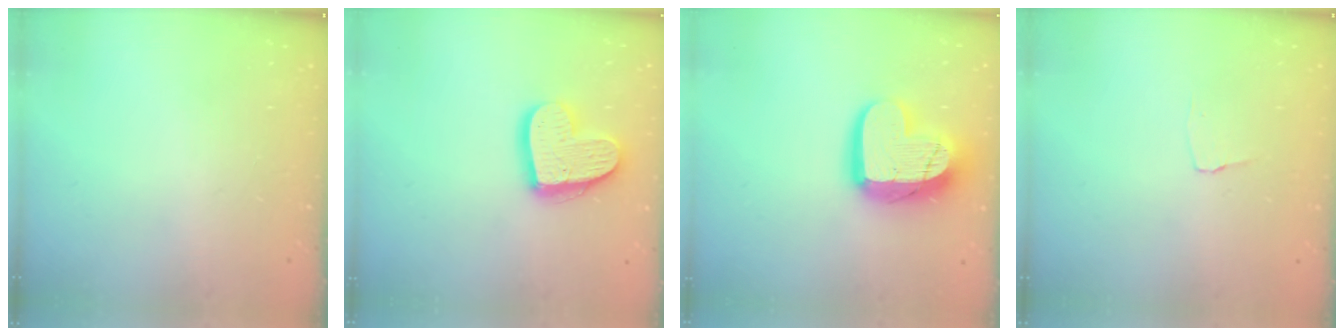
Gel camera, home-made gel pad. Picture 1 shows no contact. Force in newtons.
{"total": 16.6, "press": 16.6, "slide": 1.4}
{"total": 16.1, "press": 16.1, "slide": 0.9}
{"total": 2.9, "press": 2.8, "slide": 0.3}